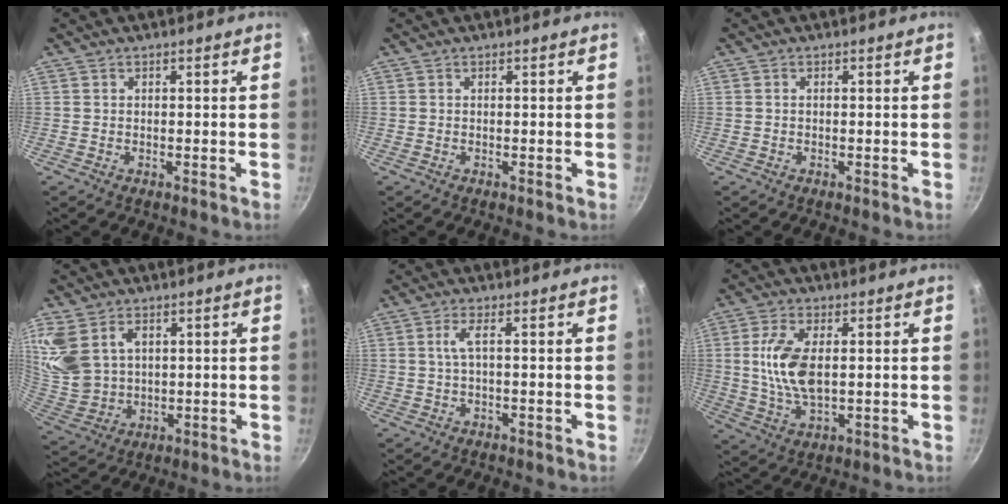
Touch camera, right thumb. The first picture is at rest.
{"total": 0.0}
{"total": 0.0}
{"total": 14.6, "force": [4.6, 10.5, 9.1], "torque": [-0.215, -0.002, 0.110]}
{"total": 2.2, "force": [0.2, 0.4, 2.2], "torque": [-0.061, 0.007, 0.007]}
{"total": 10.2, "force": [1.1, 5.0, 8.8], "torque": [-0.187, -0.007, 0.026]}